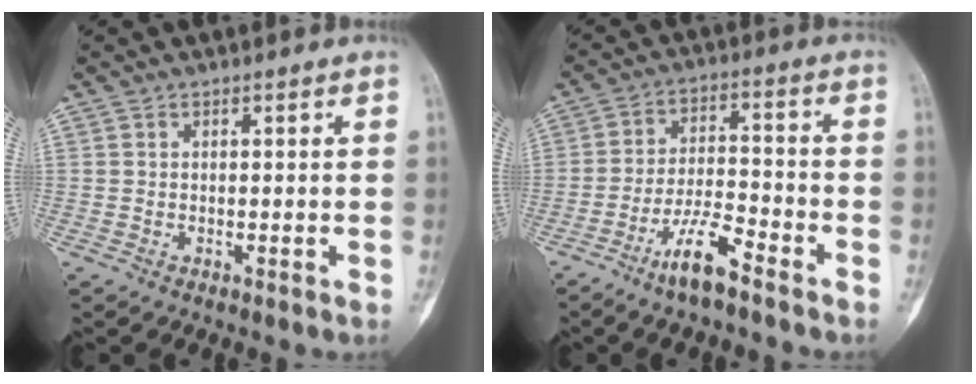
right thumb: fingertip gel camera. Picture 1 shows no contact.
{"total": 8.8, "force": [-6.2, 1.9, 6.0], "torque": [-0.113, 0.041, -0.117]}